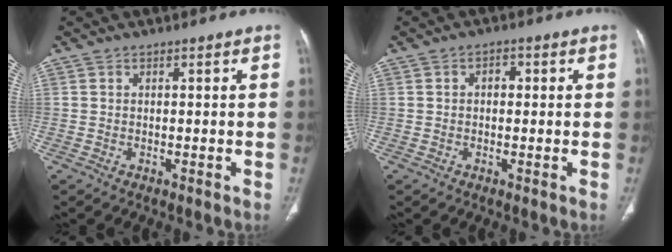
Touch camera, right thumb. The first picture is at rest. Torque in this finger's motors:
{"motor_torque": [-0.39, 0.55, -0.16, 0.03, 0.05]}